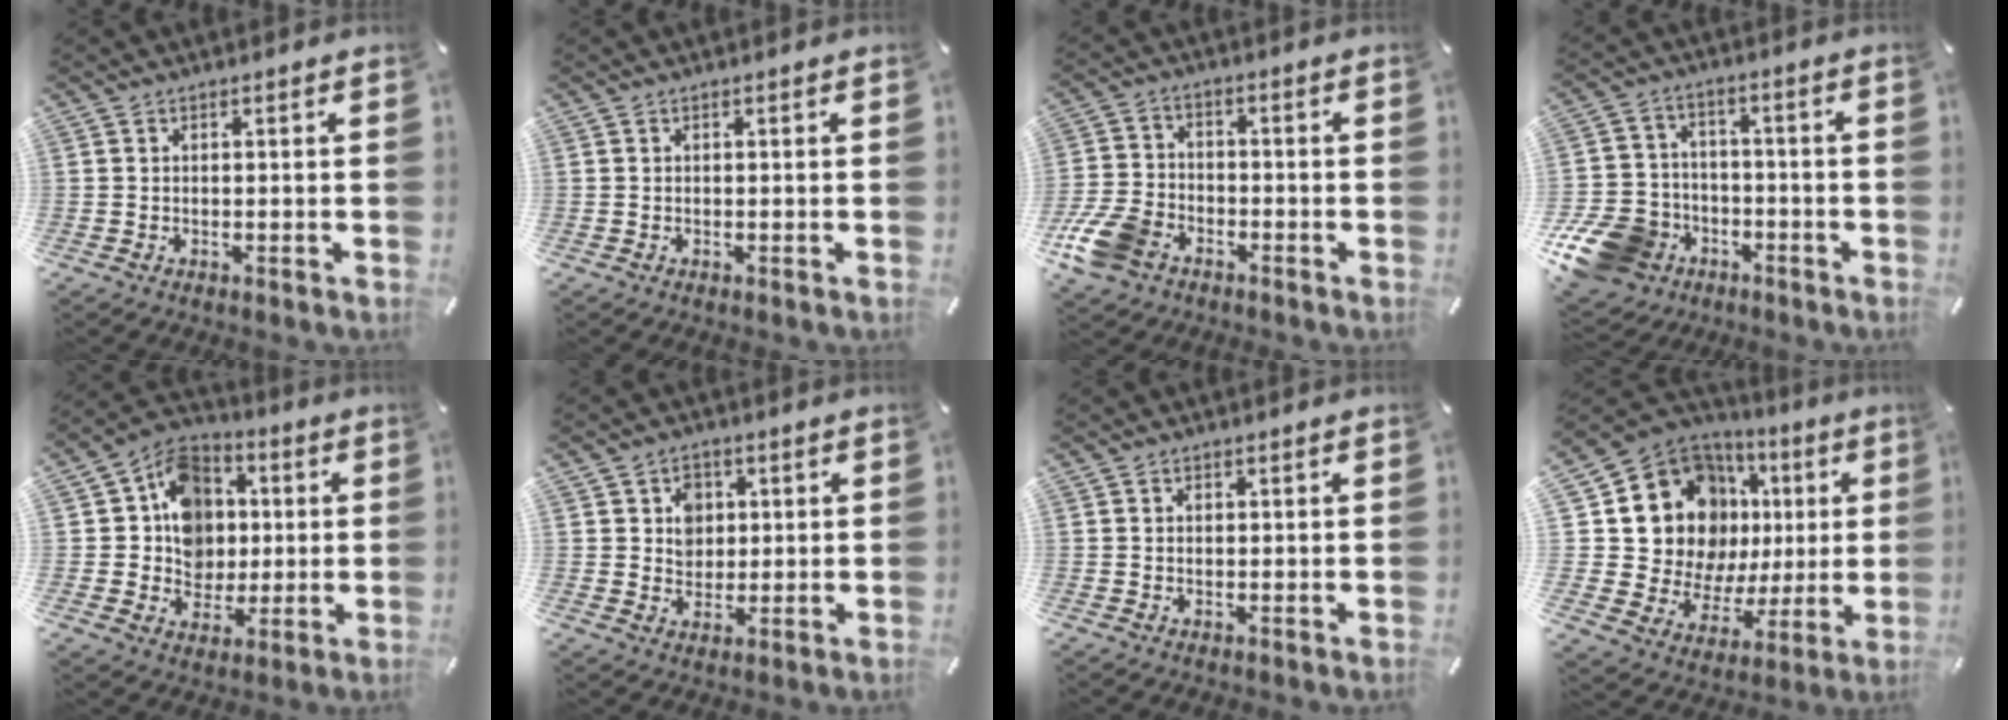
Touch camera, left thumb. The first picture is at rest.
{"total": 0.0}
{"total": 10.8, "force": [-5.8, 7.2, 5.5], "torque": [-0.124, 0.029, -0.108]}
{"total": 14.1, "force": [-6.6, 11.3, 5.2], "torque": [-0.103, 0.050, -0.114]}
{"total": 11.9, "force": [0.8, 11.3, 3.9], "torque": [-0.069, -0.001, 0.018]}
{"total": 5.5, "force": [1.2, 5.1, 1.6], "torque": [-0.016, -0.001, 0.016]}
{"total": 0.9, "force": [0.3, 0.7, 0.3], "torque": [0.001, 0.000, 0.003]}
{"total": 19.1, "force": [7.2, 14.6, 10.0], "torque": [-0.186, -0.053, 0.147]}